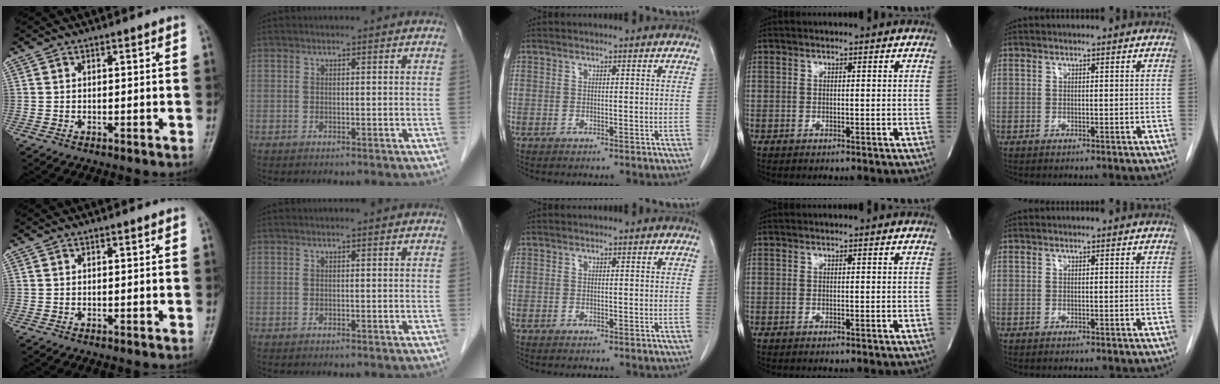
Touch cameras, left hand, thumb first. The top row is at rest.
{}